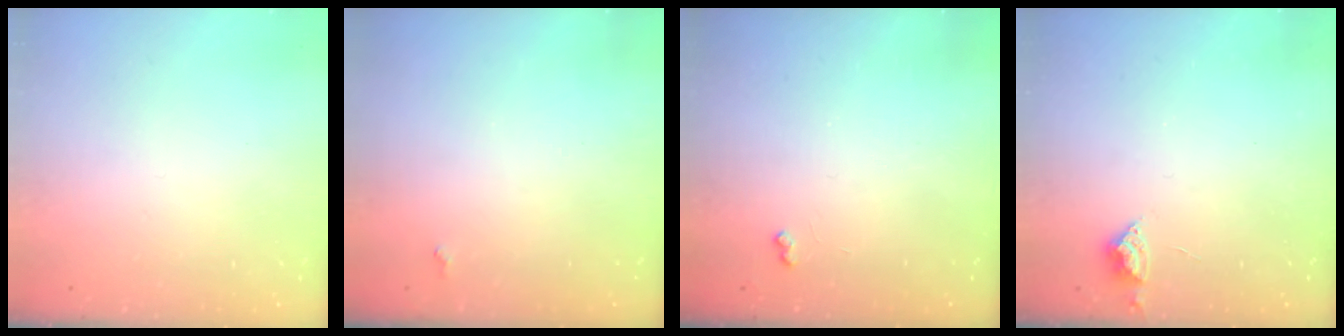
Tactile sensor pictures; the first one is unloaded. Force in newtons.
{"total": 2.0, "press": 2.0, "slide": 0.5}
{"total": 2.9, "press": 2.9, "slide": 0.5}
{"total": 3.9, "press": 3.8, "slide": 0.7}